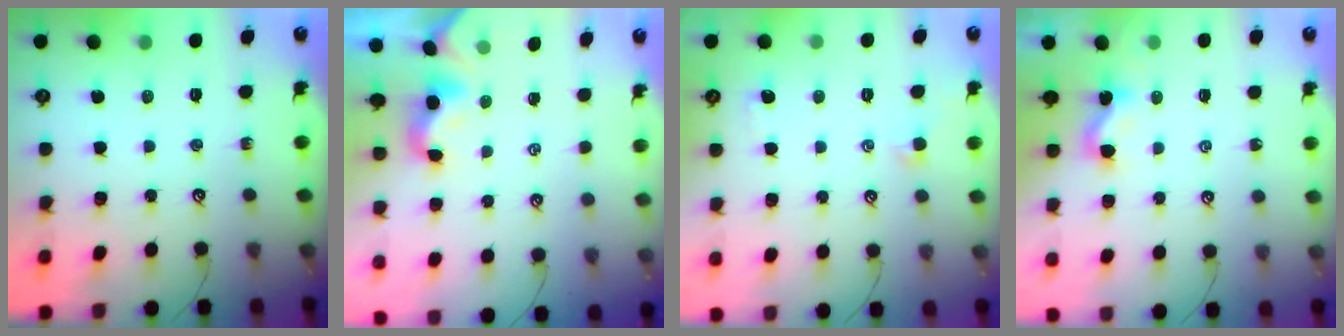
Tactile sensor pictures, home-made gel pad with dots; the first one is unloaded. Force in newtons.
{"total": 1.8, "press": 1.7, "slide": 0.5}
{"total": 0.9, "press": 0.6, "slide": 0.6}
{"total": 2.1, "press": 2.1, "slide": 0.3}